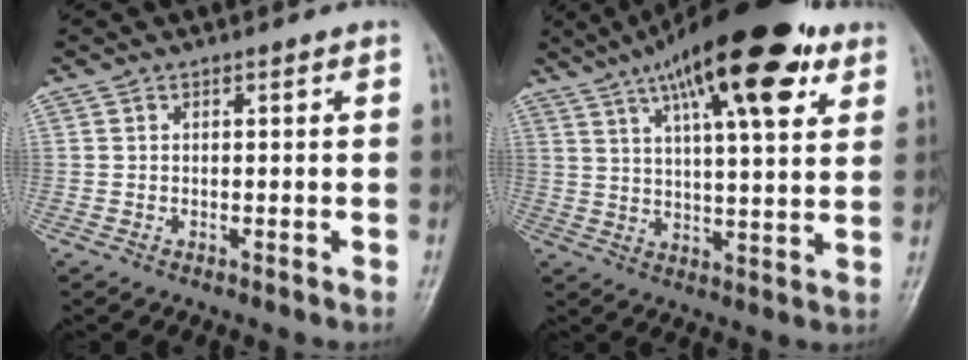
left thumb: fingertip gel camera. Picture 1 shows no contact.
{"total": 20.9, "force": [11.3, 6.2, 16.5], "torque": [-0.244, -0.015, 0.173]}